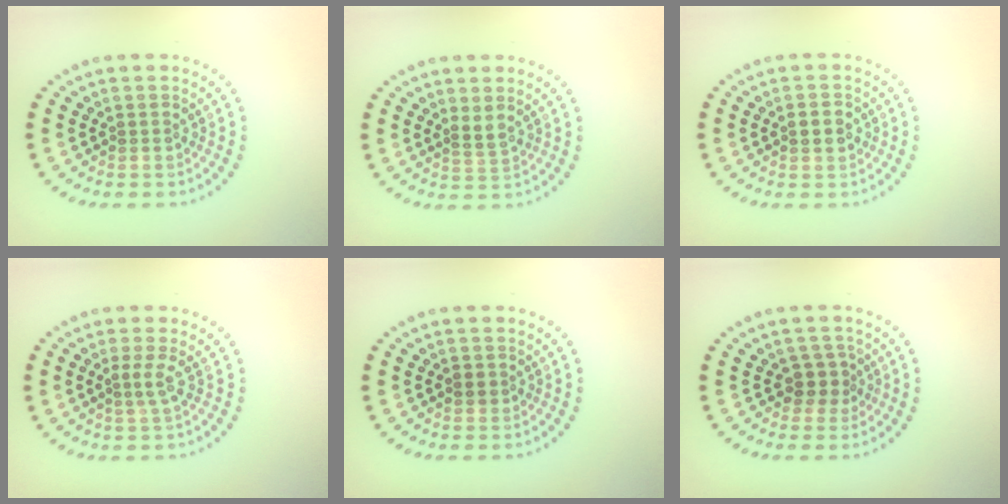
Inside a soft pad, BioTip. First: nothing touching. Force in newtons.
{"total": 1.2, "press": 0.9, "slide": 0.8}
{"total": 1.6, "press": 1.6, "slide": 0.1}
{"total": 1.6, "press": 1.1, "slide": 1.2}
{"total": 0.9, "press": 0.8, "slide": 0.3}
{"total": 2.2, "press": 1.7, "slide": 1.3}